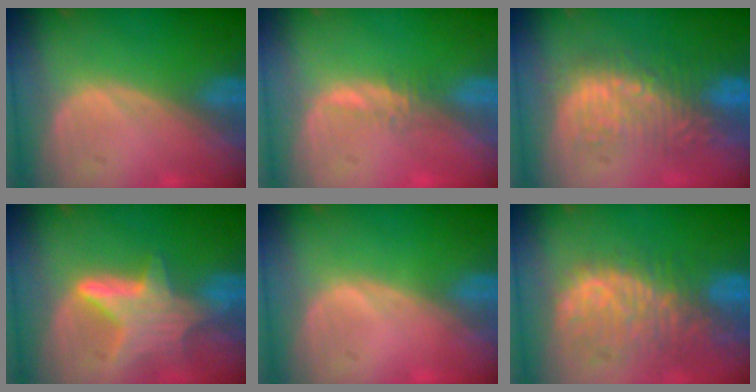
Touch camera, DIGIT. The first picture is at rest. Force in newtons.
{"total": 1.3, "press": 1.2, "slide": 0.5}
{"total": 9.1, "press": 8.7, "slide": 2.6}
{"total": 6.9, "press": 6.7, "slide": 1.6}
{"total": 0.5, "press": 0.1, "slide": 0.5}
{"total": 10.6, "press": 9.4, "slide": 4.9}